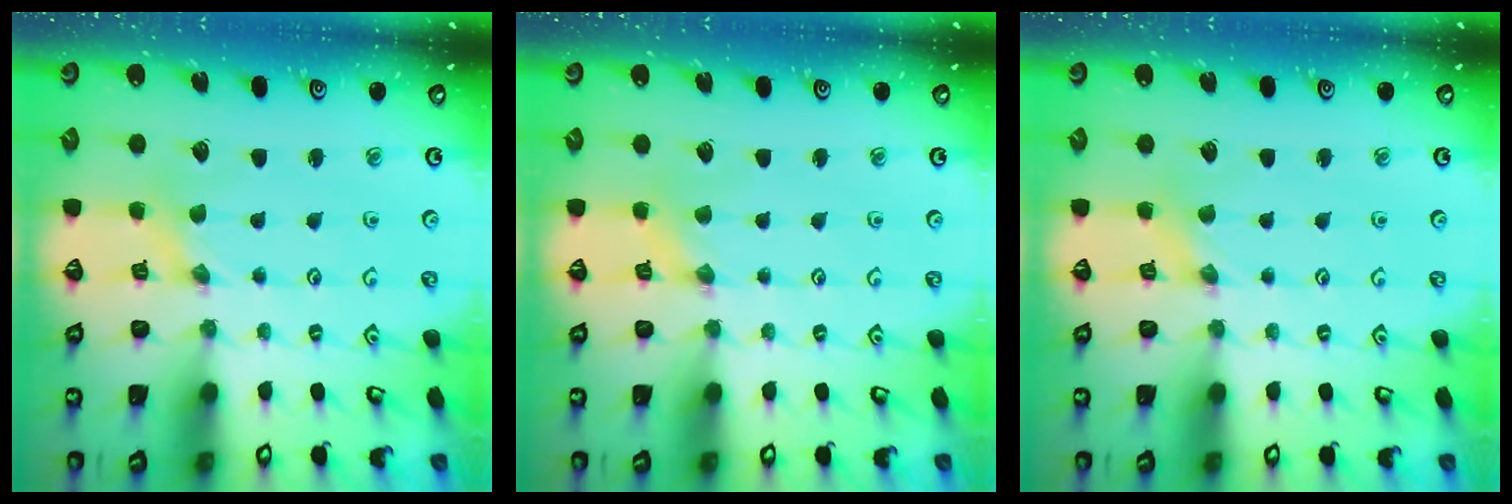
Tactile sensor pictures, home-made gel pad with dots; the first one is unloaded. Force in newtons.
{"total": 0.8, "press": 0.7, "slide": 0.1}
{"total": 1.7, "press": 1.7, "slide": 0.3}